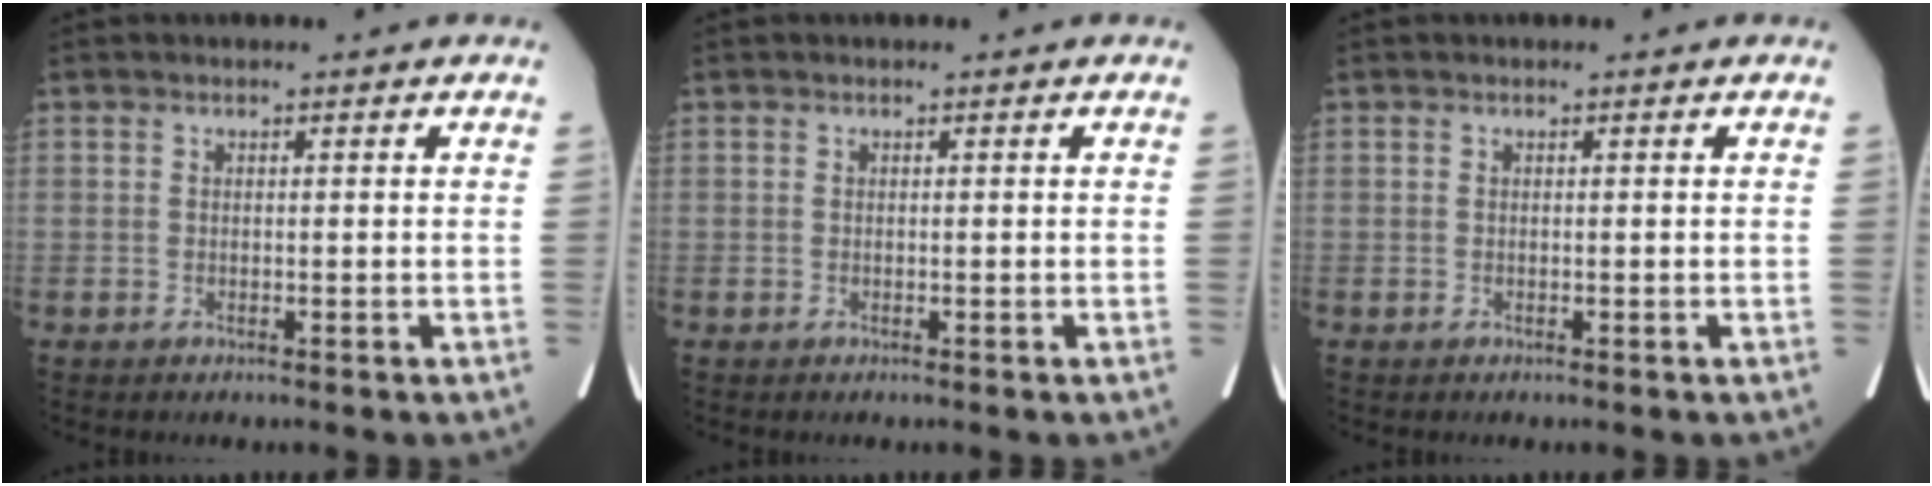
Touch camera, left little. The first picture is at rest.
{"total": 0.0}
{"total": 0.0}